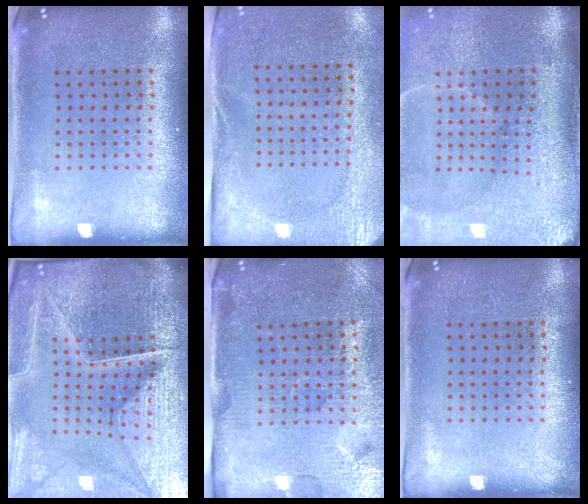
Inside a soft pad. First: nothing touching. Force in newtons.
{"total": 2.7, "press": 2.1, "slide": 1.6}
{"total": 4.7, "press": 3.9, "slide": 2.7}
{"total": 6.6, "press": 5.9, "slide": 3.0}
{"total": 4.3, "press": 3.9, "slide": 1.9}
{"total": 0.0}